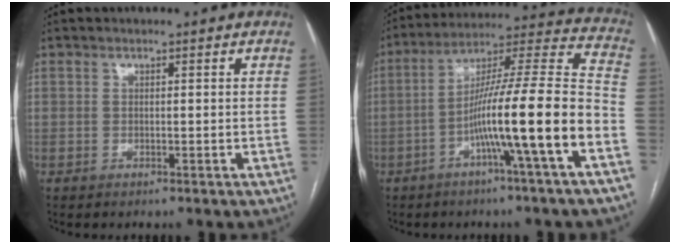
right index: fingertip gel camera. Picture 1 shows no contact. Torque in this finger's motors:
{"motor_torque": [2.14, 0.00, 1.05, 0.21]}